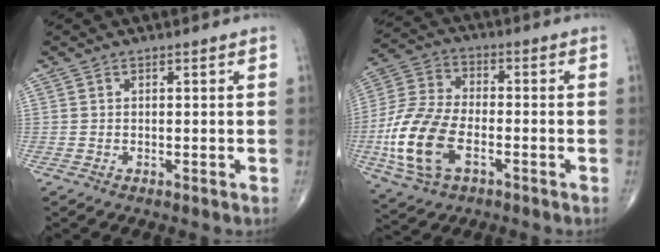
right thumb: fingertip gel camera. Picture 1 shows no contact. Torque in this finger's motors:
{"motor_torque": [0.43, 0.50, 1.26, -0.37, 0.45]}